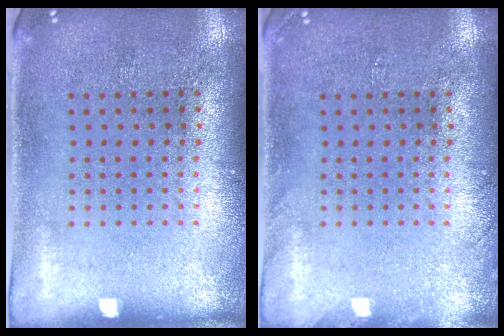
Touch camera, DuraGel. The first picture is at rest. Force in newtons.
{"total": 0.9, "press": 0.8, "slide": 0.2}